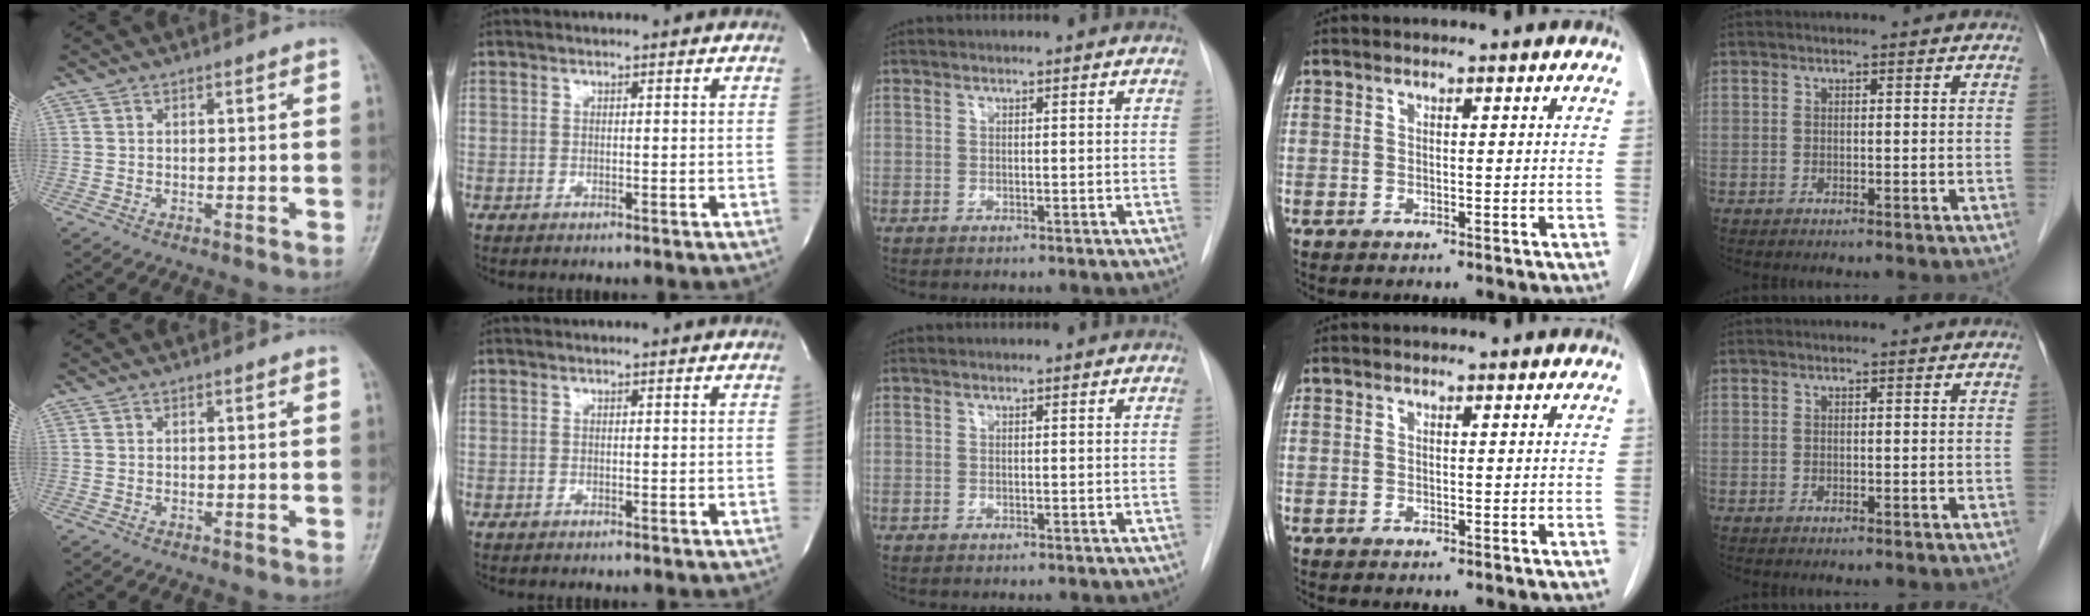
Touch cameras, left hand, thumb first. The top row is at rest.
{}